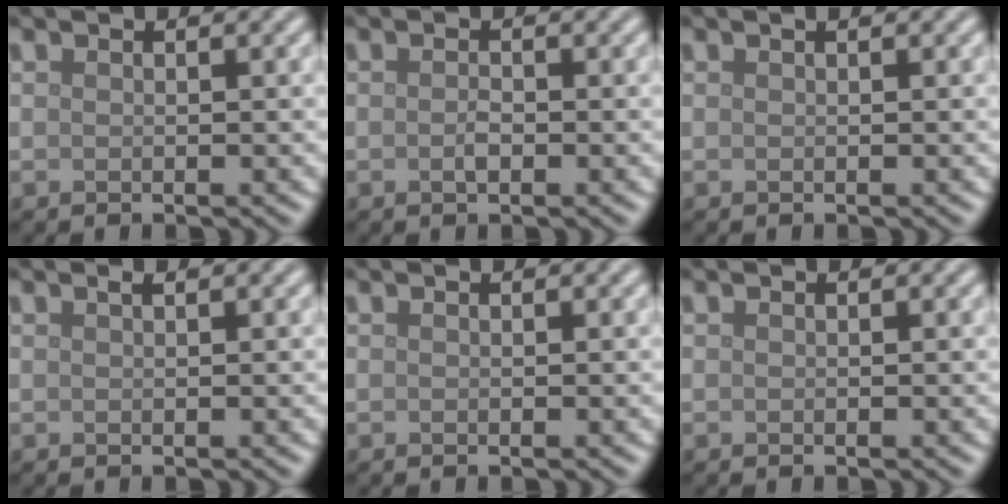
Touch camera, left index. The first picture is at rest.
{"total": 1.1, "force": [-0.3, 0.5, 0.9], "torque": [-0.019, 0.000, -0.006]}
{"total": 0.0}
{"total": 0.5, "force": [0.3, 0.1, 0.4], "torque": [-0.007, 0.002, 0.006]}
{"total": 0.0}
{"total": 0.0}